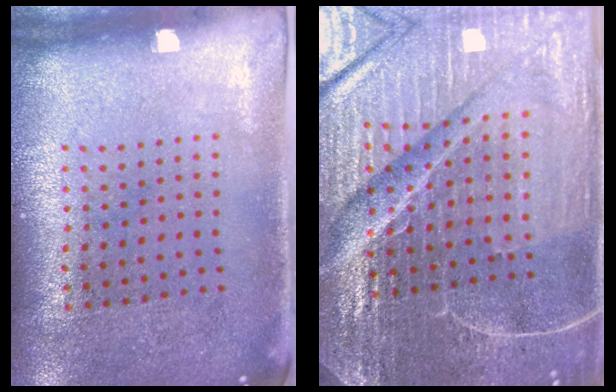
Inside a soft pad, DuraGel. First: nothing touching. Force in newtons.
{"total": 6.8, "press": 6.0, "slide": 3.2}